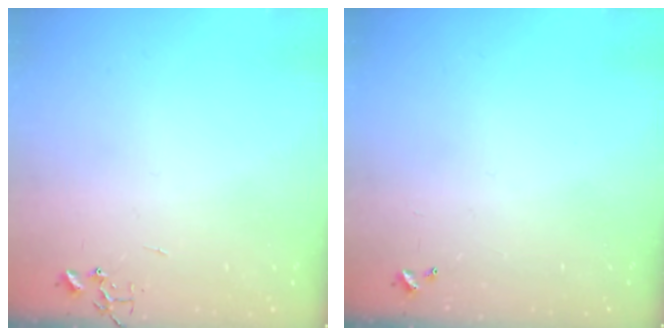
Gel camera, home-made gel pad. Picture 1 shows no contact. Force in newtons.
{"total": 0.0}